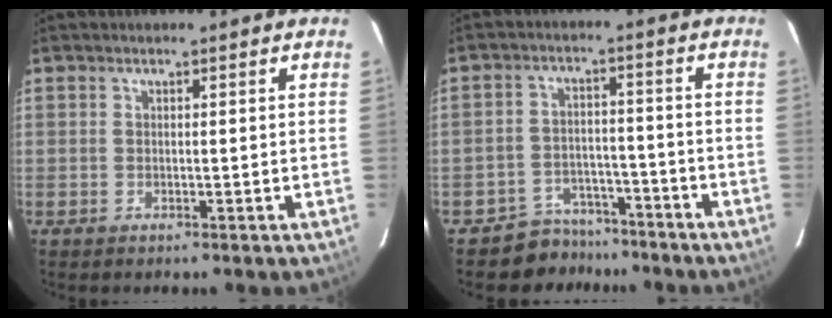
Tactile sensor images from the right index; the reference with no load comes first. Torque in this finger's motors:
{"motor_torque": [0.42, -0.46, 0.04, -0.01]}